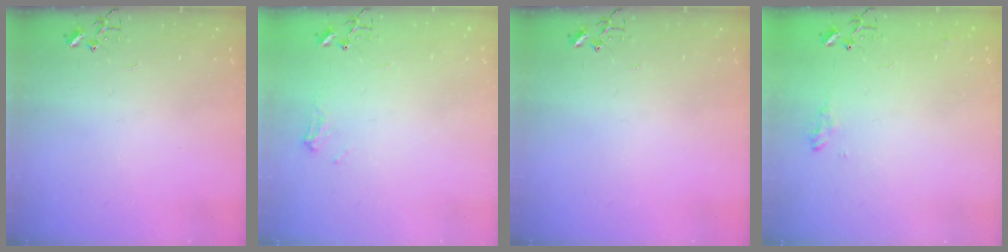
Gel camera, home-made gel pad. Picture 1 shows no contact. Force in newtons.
{"total": 6.7, "press": 6.7, "slide": 0.7}
{"total": 0.0}
{"total": 7.7, "press": 7.7, "slide": 0.9}